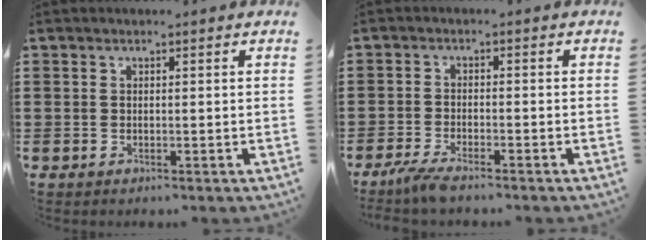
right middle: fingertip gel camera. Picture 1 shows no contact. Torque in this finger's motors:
{"motor_torque": [0.36, 0.18, 0.07, 0.09]}